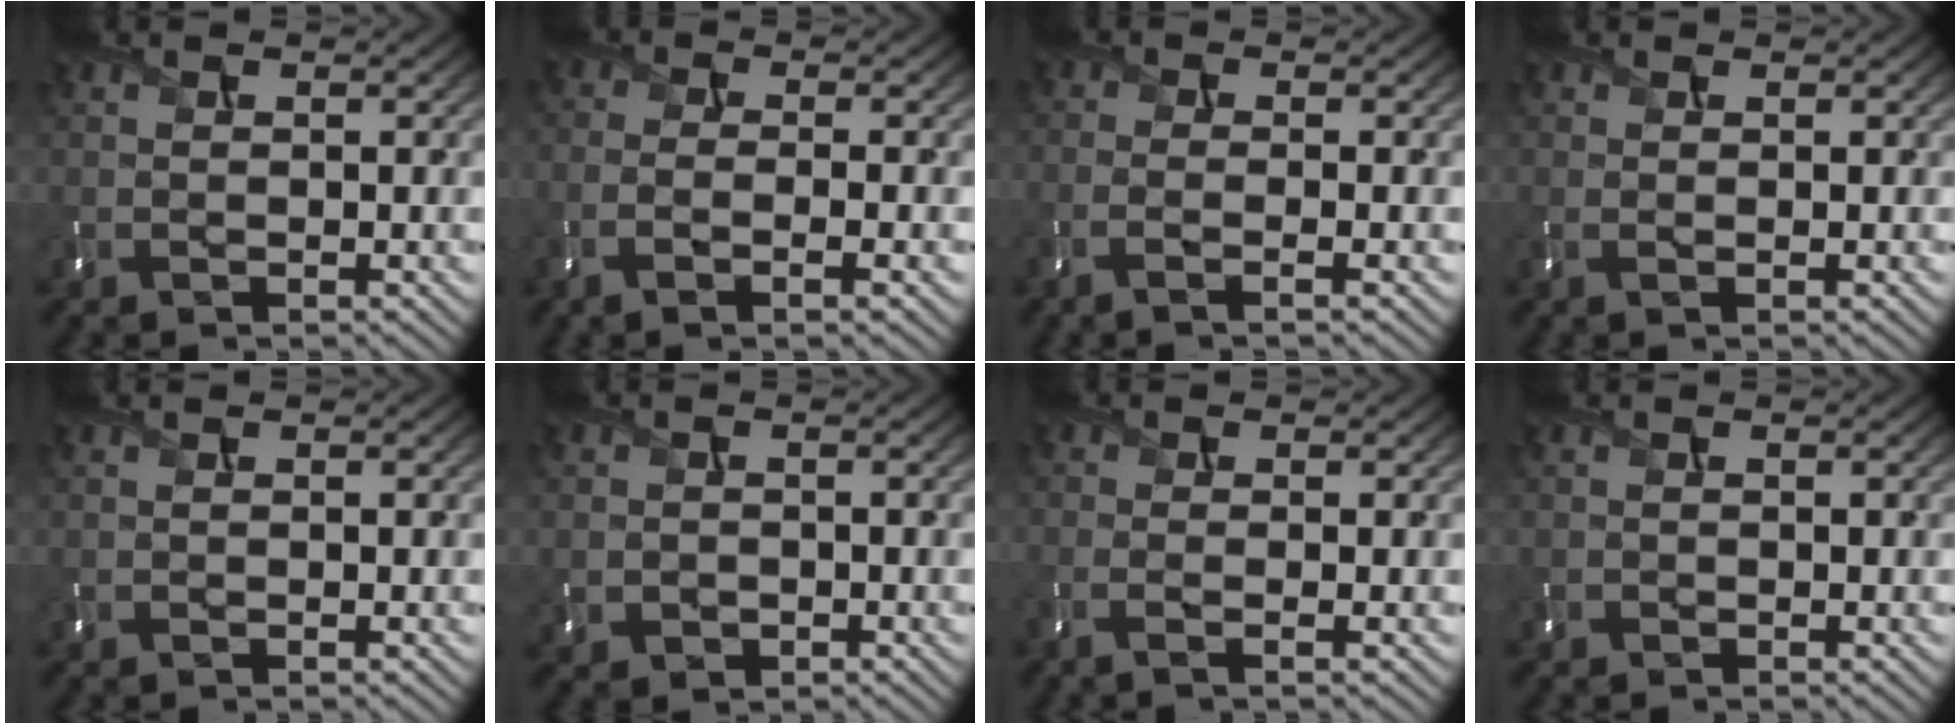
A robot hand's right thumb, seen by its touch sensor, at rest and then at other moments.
{"total": 4.8, "force": [-2.4, 1.2, 3.9], "torque": [-0.074, -0.007, -0.054]}
{"total": 3.0, "force": [-1.6, 0.6, 2.5], "torque": [-0.042, -0.005, -0.047]}
{"total": 0.8, "force": [0.1, 0.0, 0.8], "torque": [-0.020, 0.000, 0.002]}
{"total": 0.0}
{"total": 2.0, "force": [-0.8, 1.6, 0.8], "torque": [-0.015, -0.012, -0.015]}
{"total": 2.4, "force": [-1.1, 0.5, 2.0], "torque": [-0.037, -0.007, -0.033]}
{"total": 0.5, "force": [-0.5, 0.2, 0.0], "torque": [-0.001, -0.005, -0.009]}